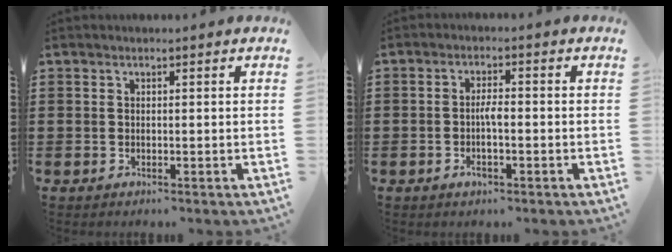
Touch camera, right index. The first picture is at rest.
{"total": 3.2, "force": [-0.9, 1.0, 2.9], "torque": [-0.059, 0.002, -0.020]}